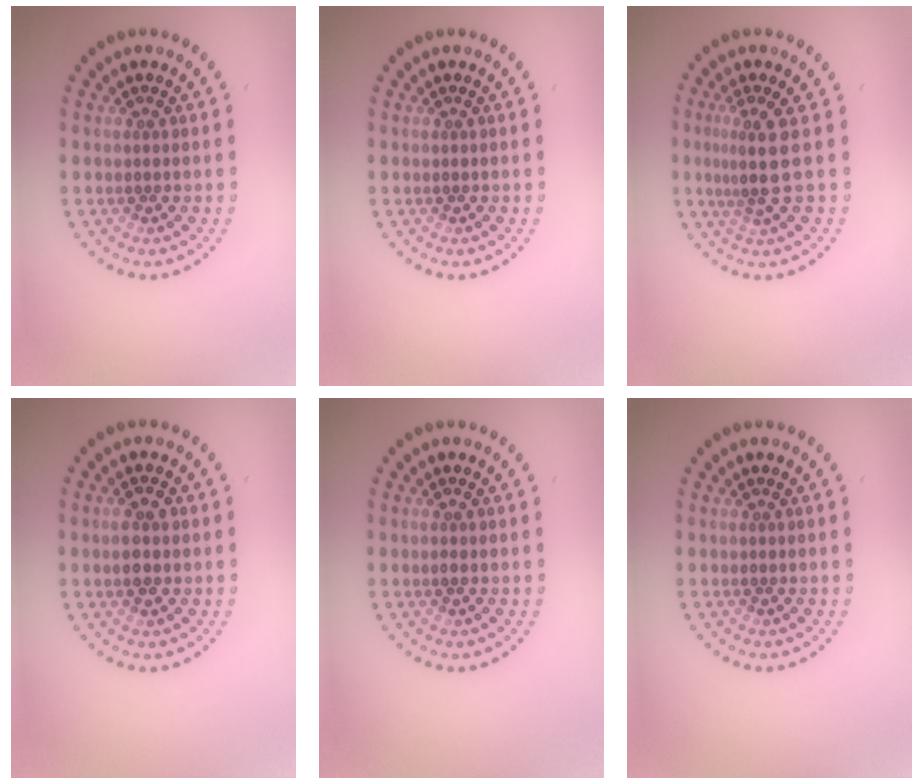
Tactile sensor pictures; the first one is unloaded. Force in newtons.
{"total": 0.0}
{"total": 2.9, "press": 2.0, "slide": 2.1}
{"total": 2.4, "press": 2.4, "slide": 0.1}
{"total": 0.7, "press": 0.7, "slide": 0.1}
{"total": 0.0}